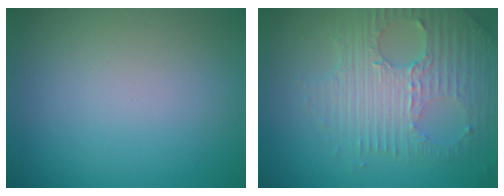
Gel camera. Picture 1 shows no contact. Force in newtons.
{"total": 6.8, "press": 4.6, "slide": 5.0}